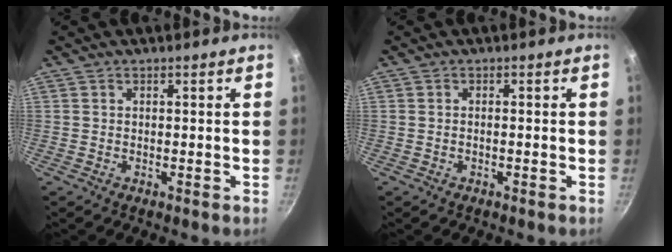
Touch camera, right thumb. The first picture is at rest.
{"total": 0.6, "force": [-0.3, 0.2, 0.5], "torque": [-0.014, 0.007, -0.006]}